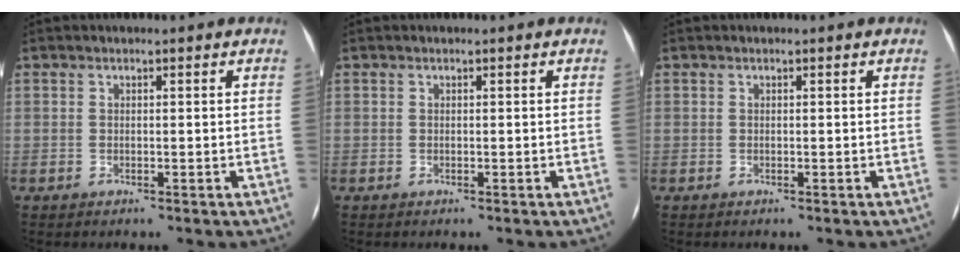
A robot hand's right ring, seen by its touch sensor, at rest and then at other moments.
{"total": 0.0}
{"total": 0.0}